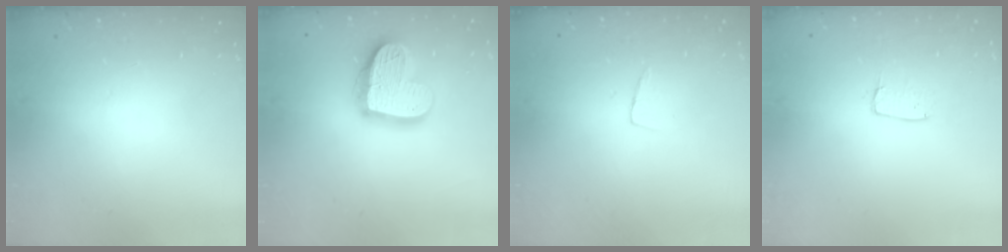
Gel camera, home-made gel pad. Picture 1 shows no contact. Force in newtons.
{"total": 18.0, "press": 17.9, "slide": 1.3}
{"total": 3.3, "press": 3.3, "slide": 0.2}
{"total": 4.0, "press": 4.0, "slide": 0.3}